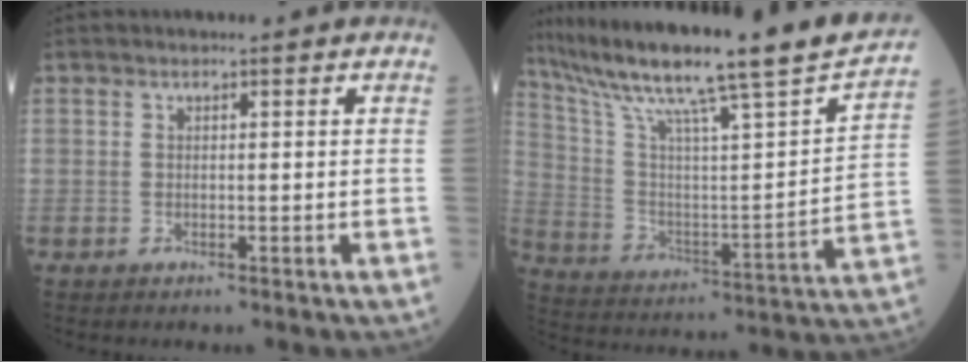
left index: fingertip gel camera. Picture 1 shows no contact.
{"total": 26.6, "force": [22.0, -0.4, 15.0], "torque": [-0.258, -0.031, 0.330]}